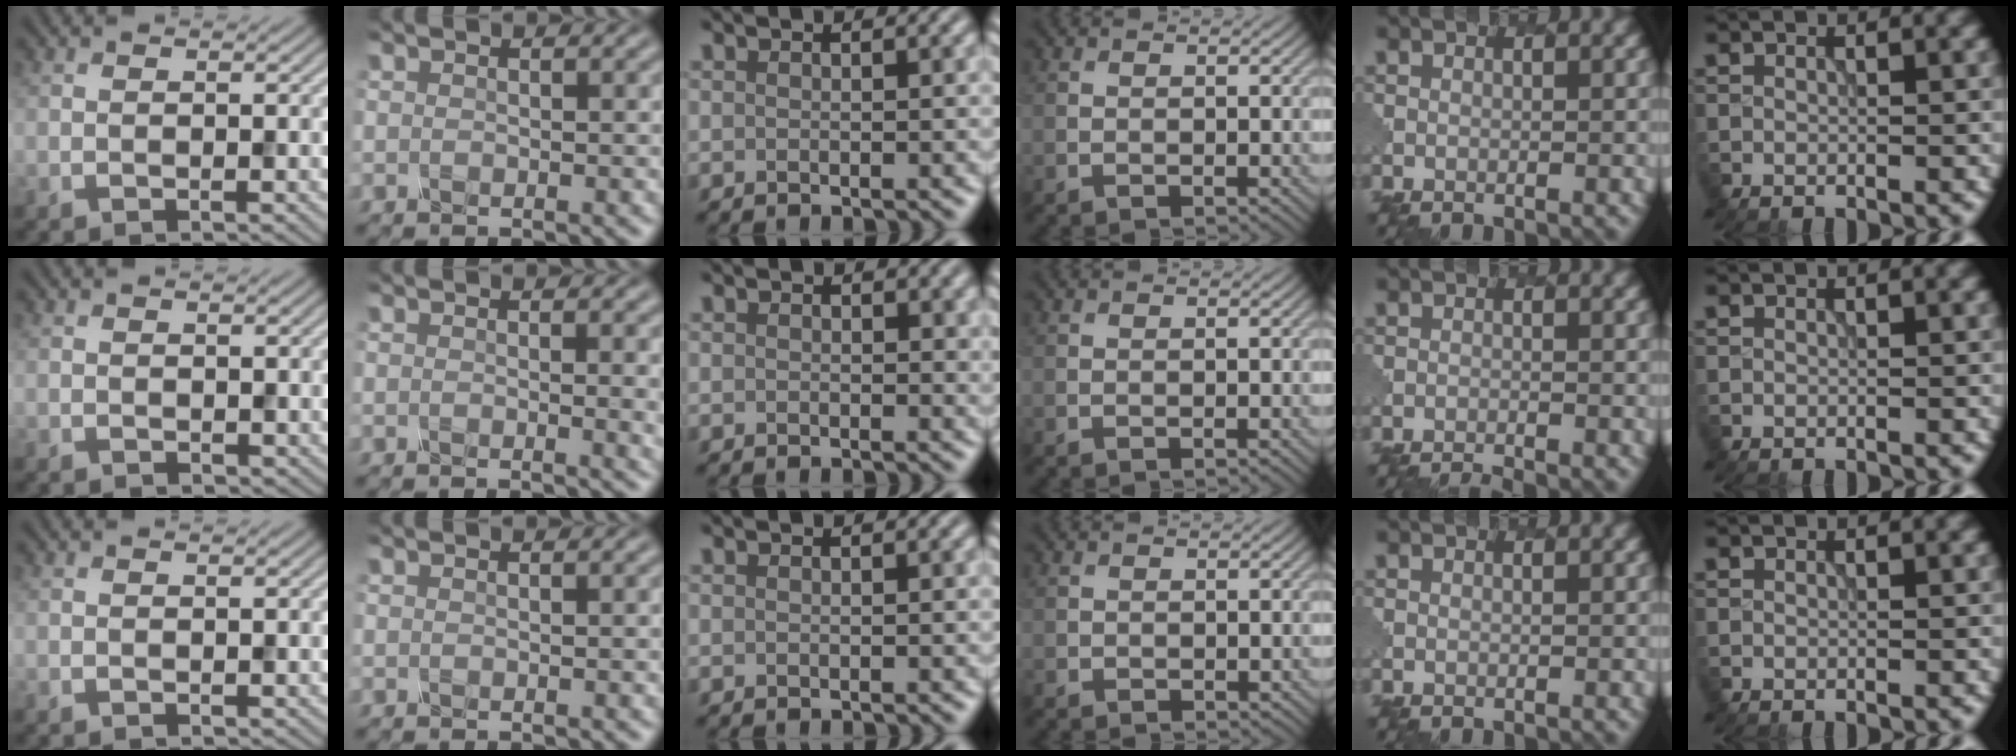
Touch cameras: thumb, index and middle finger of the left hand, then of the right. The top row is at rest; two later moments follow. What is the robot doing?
{"motion": "unscrew", "object": "spray bottle"}